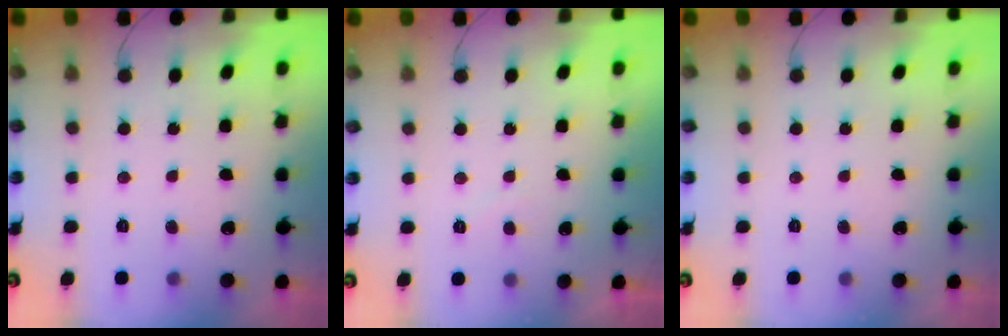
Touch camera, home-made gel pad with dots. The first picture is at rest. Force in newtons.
{"total": 0.5, "press": 0.2, "slide": 0.5}
{"total": 0.0}